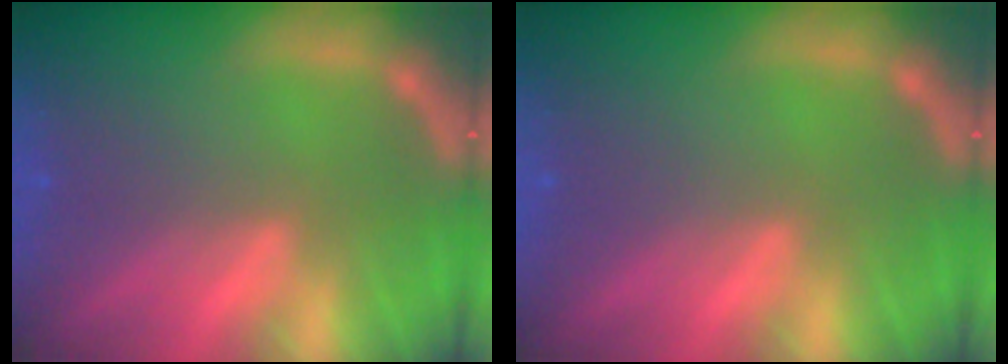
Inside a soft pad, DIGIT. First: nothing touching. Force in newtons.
{"total": 0.0}